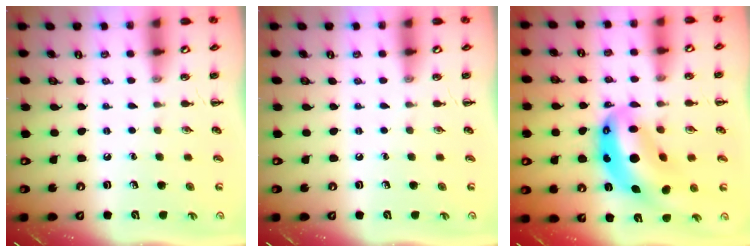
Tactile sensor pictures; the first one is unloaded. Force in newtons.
{"total": 0.0}
{"total": 13.6, "press": 13.1, "slide": 3.4}